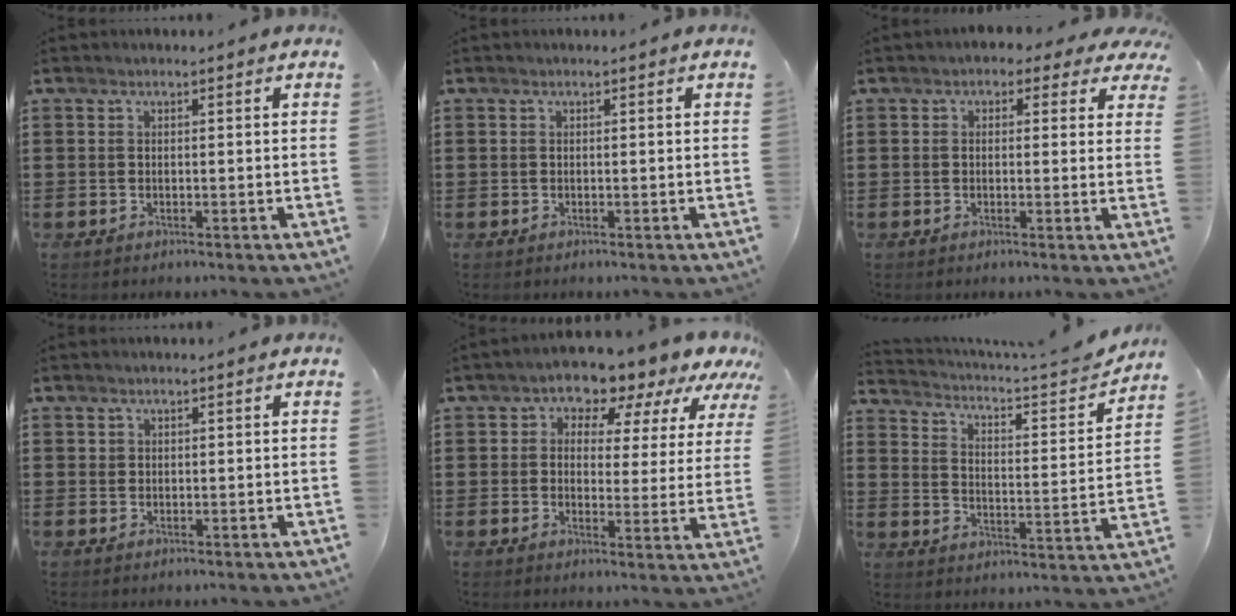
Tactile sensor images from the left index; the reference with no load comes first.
{"total": 0.0}
{"total": 1.8, "force": [0.6, 1.3, 1.0], "torque": [-0.017, 0.006, 0.007]}
{"total": 0.8, "force": [0.6, 0.5, 0.2], "torque": [-0.005, 0.002, 0.013]}
{"total": 6.6, "force": [5.5, 3.2, 1.6], "torque": [-0.044, -0.039, 0.090]}
{"total": 3.6, "force": [2.9, 0.4, 2.1], "torque": [-0.062, -0.028, 0.039]}